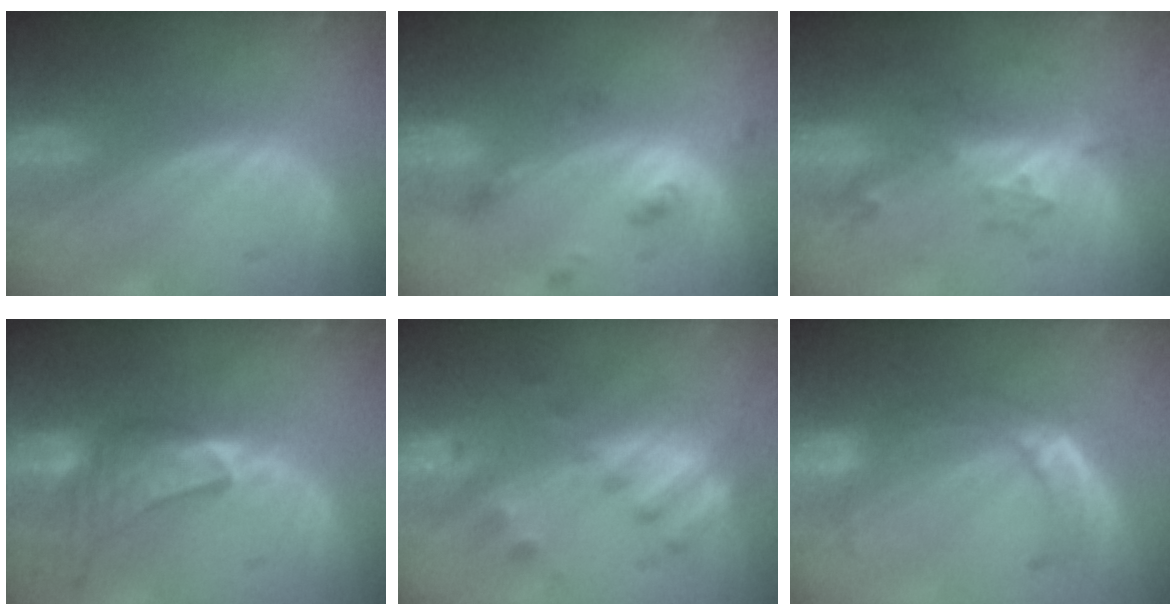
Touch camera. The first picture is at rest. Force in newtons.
{"total": 4.8, "press": 4.3, "slide": 2.1}
{"total": 5.8, "press": 5.3, "slide": 2.3}
{"total": 9.2, "press": 8.5, "slide": 3.7}
{"total": 7.2, "press": 6.8, "slide": 2.3}
{"total": 8.1, "press": 6.7, "slide": 4.4}